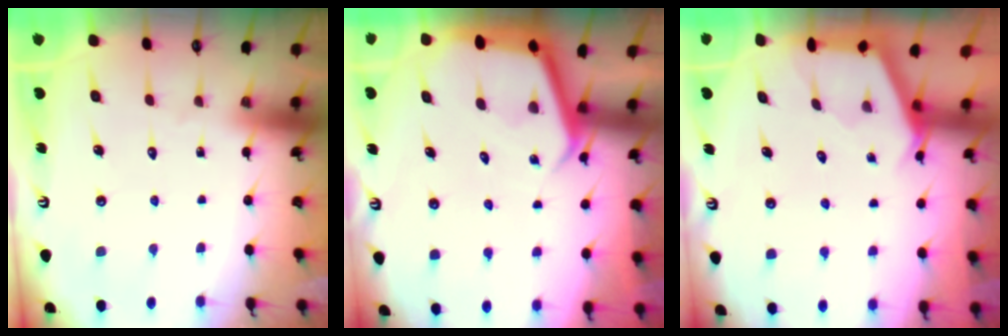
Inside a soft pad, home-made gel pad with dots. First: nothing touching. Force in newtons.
{"total": 4.4, "press": 4.4, "slide": 0.3}
{"total": 2.5, "press": 2.5, "slide": 0.3}